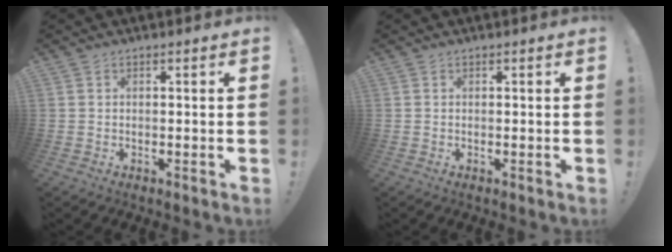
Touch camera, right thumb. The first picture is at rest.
{"total": 0.0}